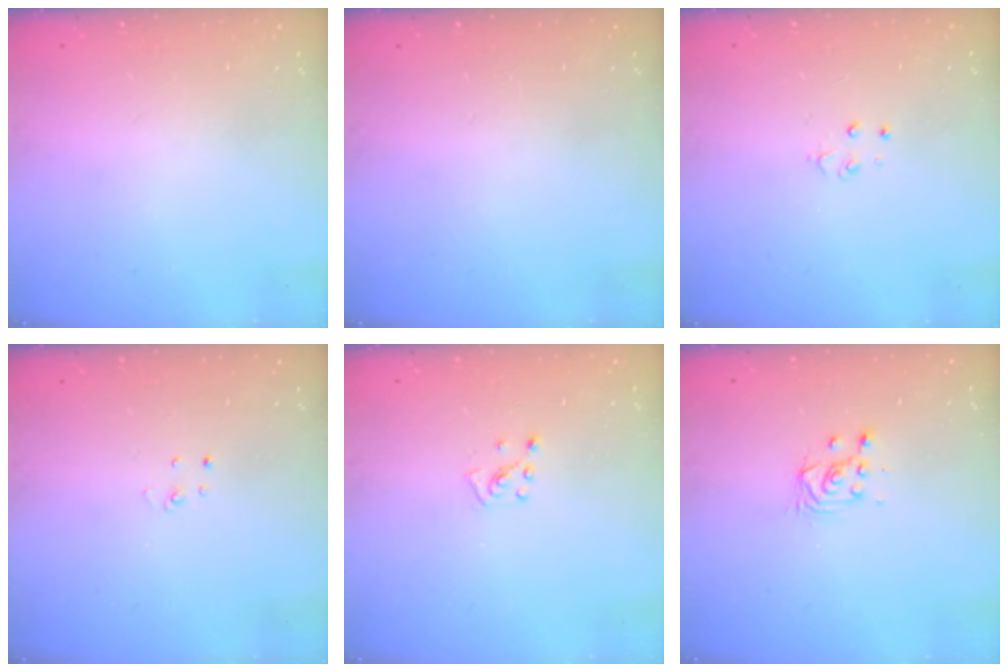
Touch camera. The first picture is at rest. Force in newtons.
{"total": 0.0}
{"total": 2.8, "press": 2.8, "slide": 0.3}
{"total": 2.7, "press": 2.7, "slide": 0.3}
{"total": 3.6, "press": 3.6, "slide": 0.4}
{"total": 4.1, "press": 4.0, "slide": 0.7}